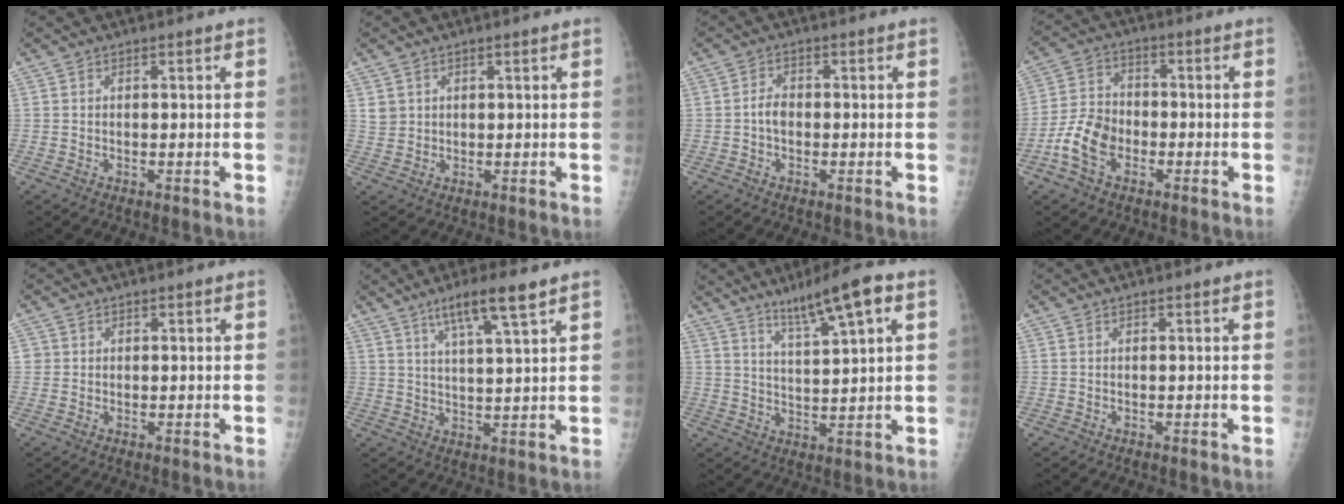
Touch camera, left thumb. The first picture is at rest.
{"total": 2.3, "force": [0.9, 2.0, 0.5], "torque": [0.007, -0.005, 0.018]}
{"total": 2.7, "force": [-0.6, 1.8, 1.8], "torque": [-0.025, 0.011, -0.015]}
{"total": 9.0, "force": [-3.9, 6.2, 5.2], "torque": [-0.090, 0.025, -0.079]}
{"total": 1.2, "force": [0.1, 1.2, 0.0], "torque": [0.014, 0.005, -0.001]}
{"total": 8.3, "force": [5.2, 0.5, 6.5], "torque": [-0.118, -0.021, 0.093]}
{"total": 9.6, "force": [5.5, 0.9, 7.8], "torque": [-0.130, -0.017, 0.094]}
{"total": 0.0}